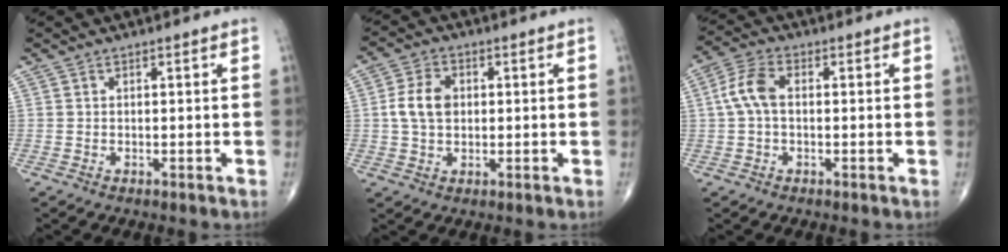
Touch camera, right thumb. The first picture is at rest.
{"total": 6.7, "force": [0.7, 4.7, 4.7], "torque": [-0.084, 0.009, 0.010]}
{"total": 6.4, "force": [0.4, 3.7, 5.2], "torque": [-0.117, 0.021, 0.003]}